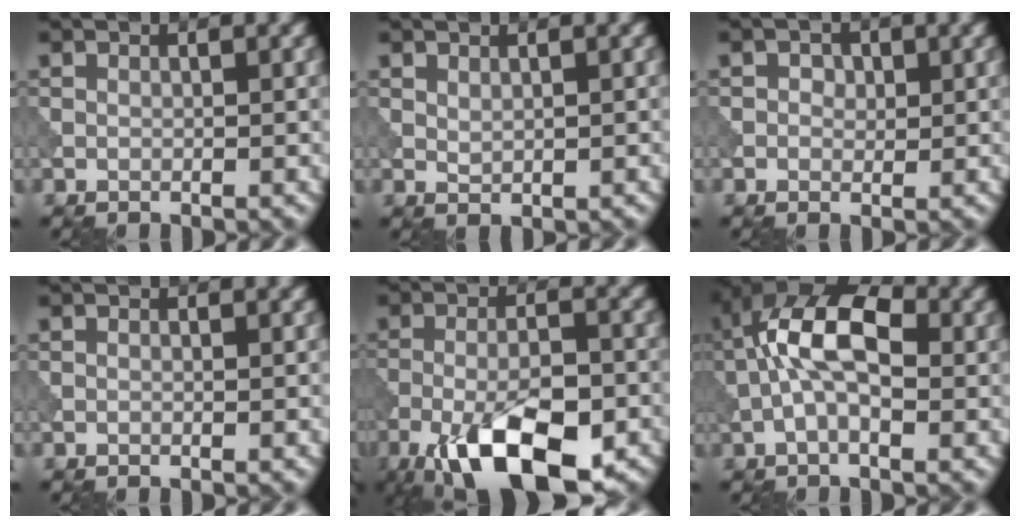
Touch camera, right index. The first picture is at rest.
{"total": 0.9, "force": [0.6, 0.4, 0.6], "torque": [-0.016, -0.005, 0.015]}
{"total": 1.4, "force": [0.3, 1.1, 0.8], "torque": [-0.008, -0.002, -0.002]}
{"total": 0.0}
{"total": 12.7, "force": [-7.0, 4.8, 9.4], "torque": [-0.176, -0.021, -0.122]}
{"total": 8.4, "force": [-0.1, 4.1, 7.3], "torque": [-0.147, 0.025, -0.019]}